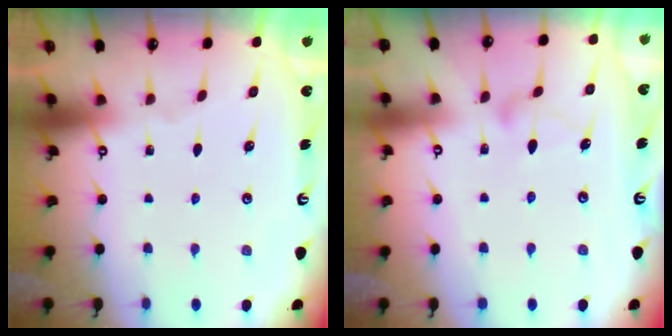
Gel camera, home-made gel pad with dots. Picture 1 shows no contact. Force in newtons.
{"total": 7.7, "press": 7.7, "slide": 0.4}